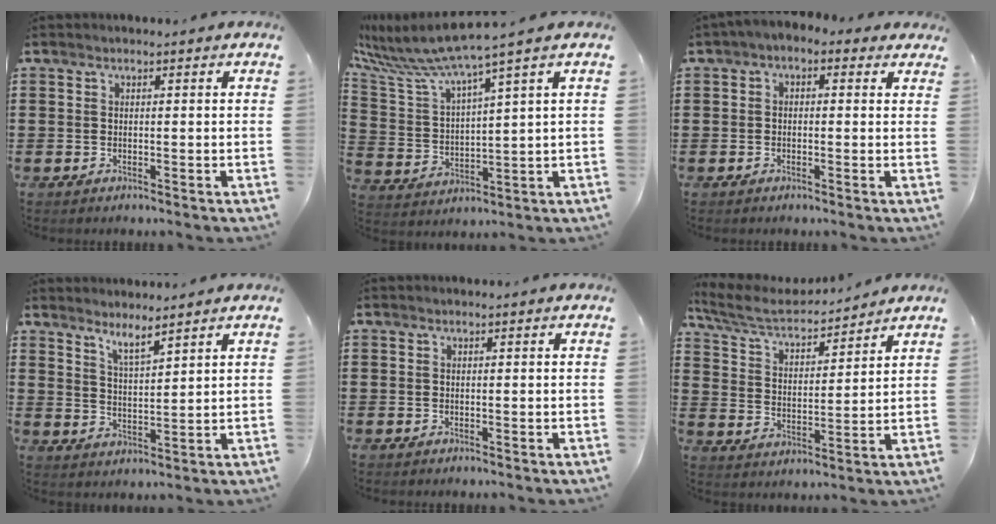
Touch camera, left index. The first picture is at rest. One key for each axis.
{"total": 6.7, "fx": 5.8, "fy": -0.1, "fz": 3.5, "tx": -0.104, "ty": -0.043, "tz": 0.091}
{"total": 1.6, "fx": -0.8, "fy": 1.0, "fz": 0.9, "tx": -0.020, "ty": 0.008, "tz": -0.019}
{"total": 3.9, "fx": 3.5, "fy": -0.2, "fz": 1.6, "tx": -0.043, "ty": -0.009, "tz": 0.063}
{"total": 0.0}
{"total": 6.0, "fx": 5.4, "fy": 1.1, "fz": 2.4, "tx": -0.072, "ty": -0.032, "tz": 0.090}